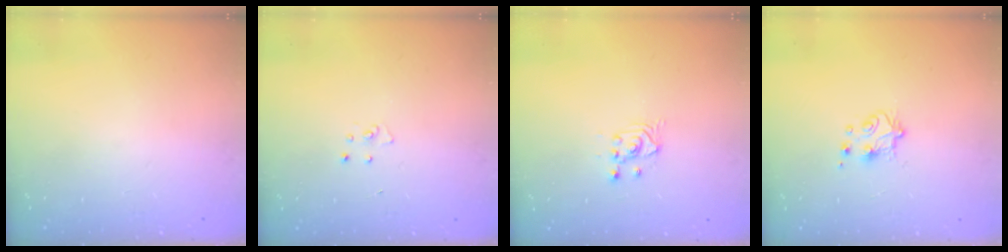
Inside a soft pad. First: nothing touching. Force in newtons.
{"total": 3.6, "press": 3.6, "slide": 0.3}
{"total": 2.7, "press": 2.7, "slide": 0.3}
{"total": 5.3, "press": 5.2, "slide": 0.6}